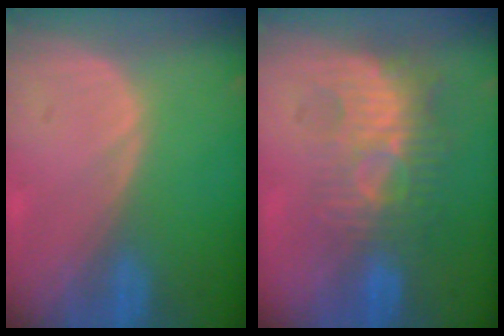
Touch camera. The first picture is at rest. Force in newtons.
{"total": 9.9, "press": 8.5, "slide": 5.0}